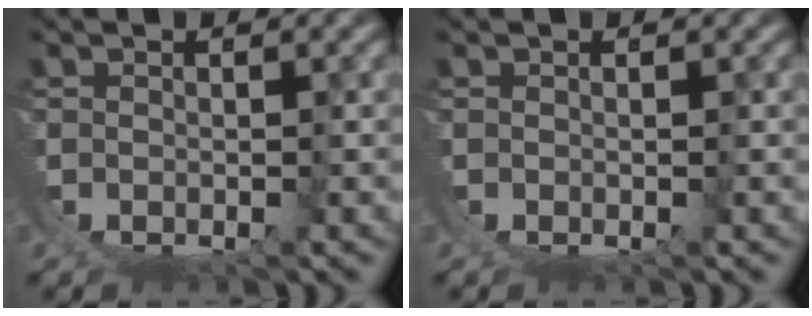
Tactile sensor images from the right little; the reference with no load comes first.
{"total": 0.0}